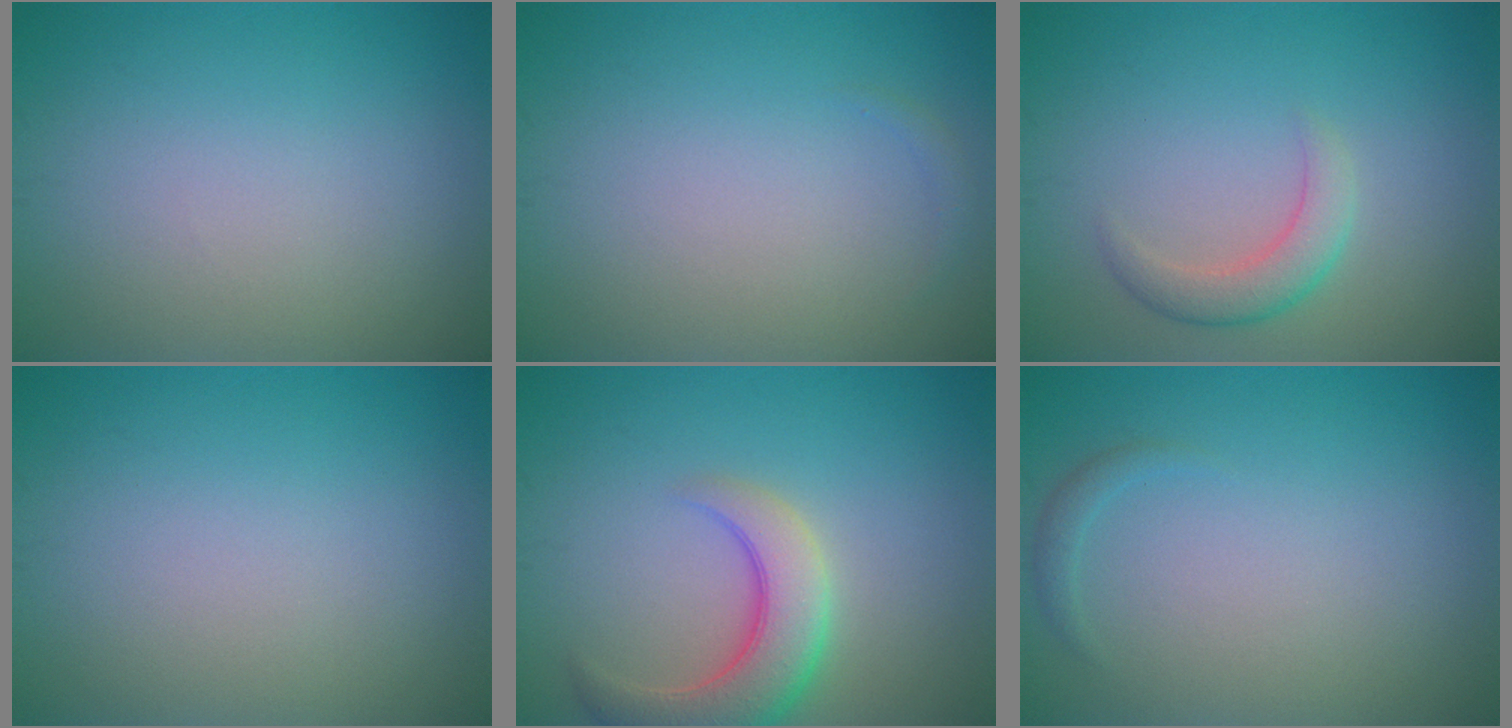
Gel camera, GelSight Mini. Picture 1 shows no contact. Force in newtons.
{"total": 0.5, "press": 0.5, "slide": 0.1}
{"total": 2.6, "press": 2.6, "slide": 0.0}
{"total": 0.0}
{"total": 5.7, "press": 5.6, "slide": 0.7}
{"total": 0.8, "press": 0.8, "slide": 0.0}